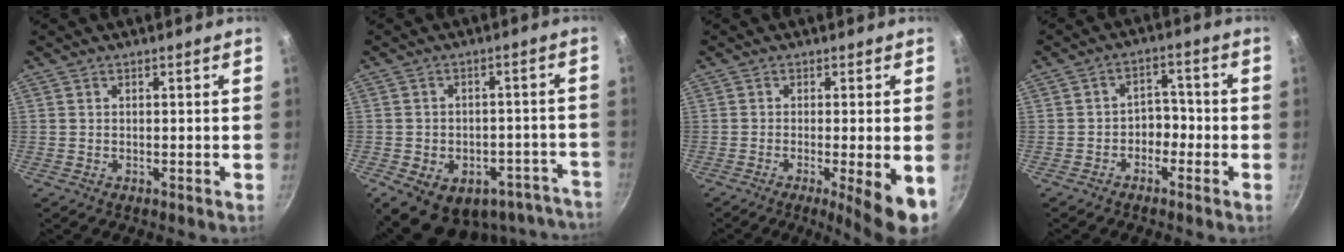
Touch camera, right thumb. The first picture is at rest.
{"total": 22.2, "force": [-13.5, 13.5, 11.2], "torque": [-0.125, 0.038, -0.157]}
{"total": 8.2, "force": [-2.4, 1.0, 7.7], "torque": [-0.108, -0.004, -0.033]}
{"total": 4.4, "force": [-1.9, 3.2, 2.3], "torque": [0.003, 0.030, -0.035]}